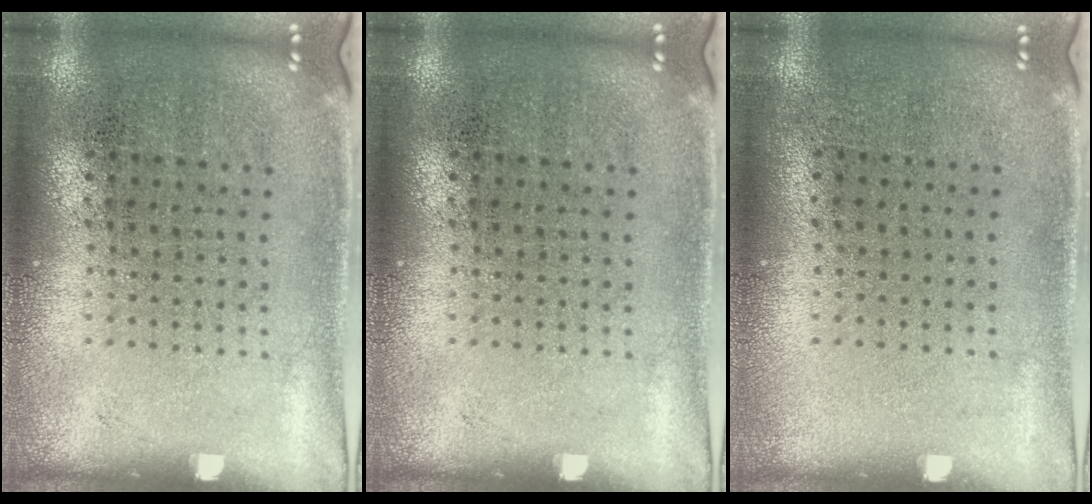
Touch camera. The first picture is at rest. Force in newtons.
{"total": 0.0}
{"total": 0.0}